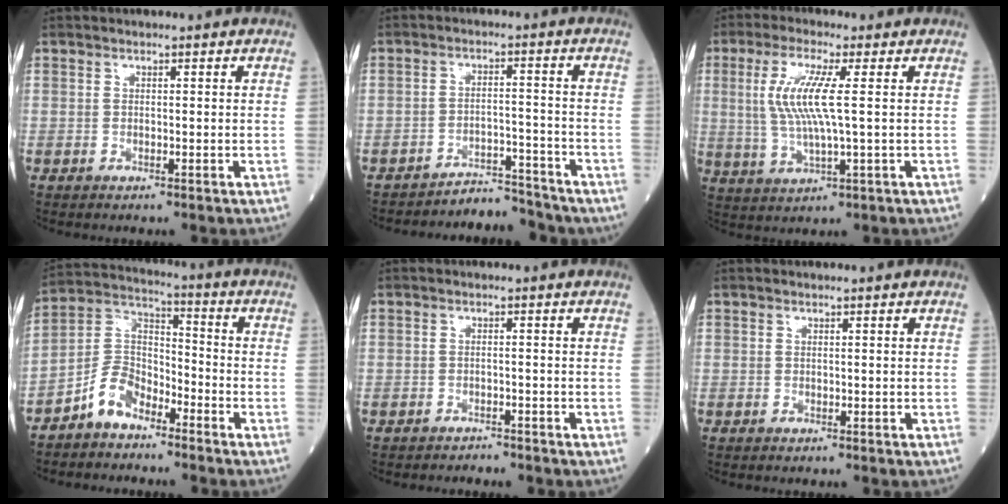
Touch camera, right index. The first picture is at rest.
{"total": 6.2, "force": [-5.9, 1.6, -0.5], "torque": [0.016, 0.024, -0.091]}
{"total": 8.3, "force": [1.3, 0.6, 8.2], "torque": [-0.185, 0.001, 0.027]}
{"total": 7.5, "force": [-5.2, 4.2, 3.4], "torque": [-0.071, 0.021, -0.107]}
{"total": 2.1, "force": [-2.0, 0.6, -0.1], "torque": [-0.001, -0.002, -0.027]}
{"total": 0.0}